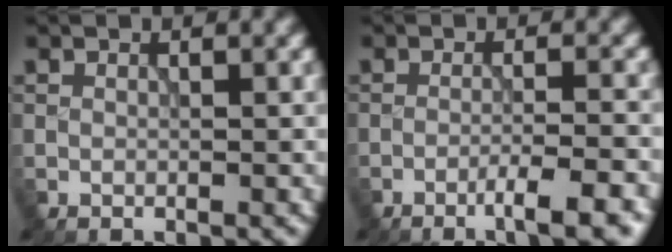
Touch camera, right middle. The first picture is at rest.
{"total": 4.6, "force": [-2.7, 0.6, 3.6], "torque": [-0.048, 0.008, -0.049]}